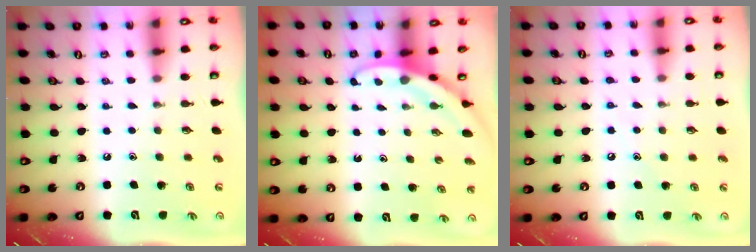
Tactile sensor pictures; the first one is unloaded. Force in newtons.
{"total": 2.9, "press": 2.9, "slide": 0.1}
{"total": 4.6, "press": 4.5, "slide": 0.5}